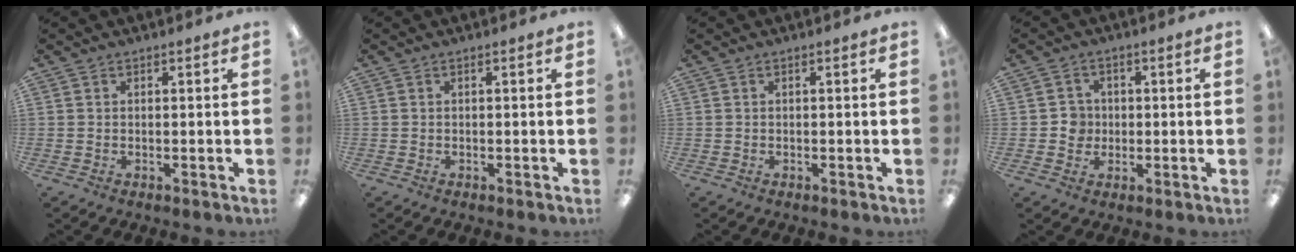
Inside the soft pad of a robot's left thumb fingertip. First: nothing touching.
{"total": 0.0}
{"total": 0.0}
{"total": 4.0, "force": [-0.1, 3.9, 0.6], "torque": [-0.005, 0.002, -0.006]}